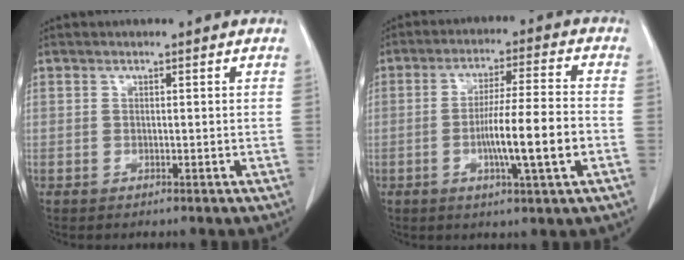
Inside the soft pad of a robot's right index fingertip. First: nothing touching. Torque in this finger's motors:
{"motor_torque": [0.85, -0.53, 0.72, 0.15]}